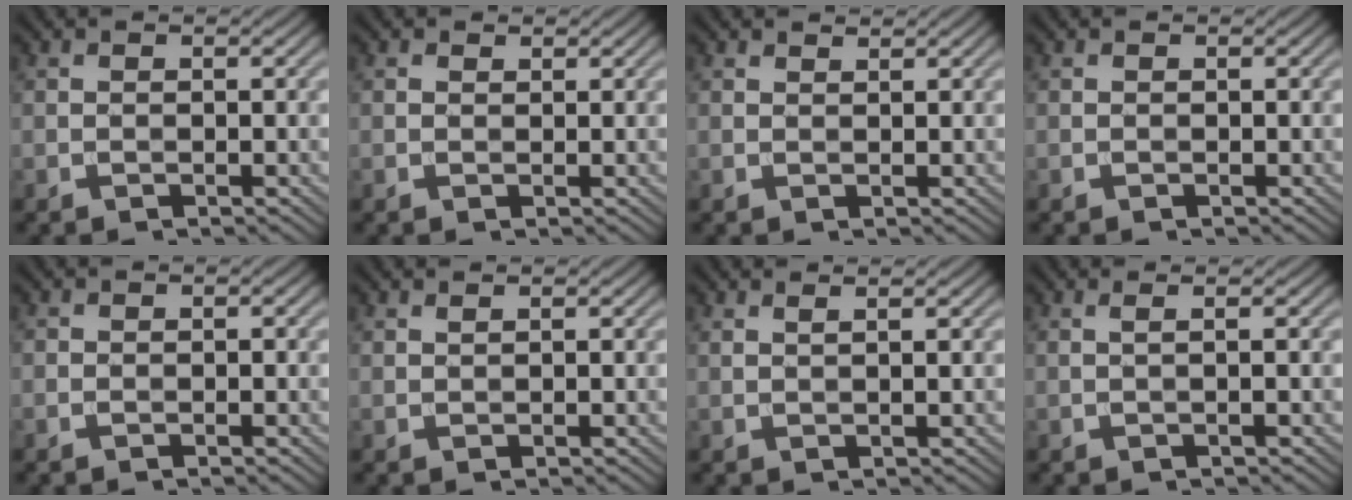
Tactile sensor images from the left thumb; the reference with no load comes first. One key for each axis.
{"total": 0.6, "fx": 0.5, "fy": 0.3, "fz": 0.2, "tx": -0.003, "ty": 0.001, "tz": 0.009}
{"total": 0.9, "fx": 0.9, "fy": 0.1, "fz": 0.3, "tx": -0.010, "ty": 0.000, "tz": 0.019}
{"total": 0.0}
{"total": 0.8, "fx": -0.2, "fy": 0.5, "fz": 0.5, "tx": -0.008, "ty": 0.000, "tz": -0.005}
{"total": 0.6, "fx": 0.5, "fy": 0.0, "fz": 0.2, "tx": -0.005, "ty": 0.002, "tz": 0.011}
{"total": 2.1, "fx": 1.3, "fy": 0.5, "fz": 1.6, "tx": -0.022, "ty": 0.003, "tz": 0.008}
{"total": 1.5, "fx": 0.4, "fy": 0.2, "fz": 1.5, "tx": -0.020, "ty": 0.003, "tz": -0.003}